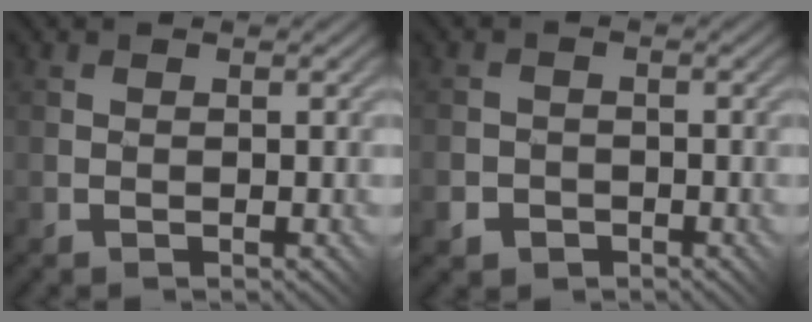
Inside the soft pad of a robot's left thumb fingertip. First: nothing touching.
{"total": 2.8, "force": [-1.4, 2.4, 0.4], "torque": [0.006, 0.001, -0.032]}